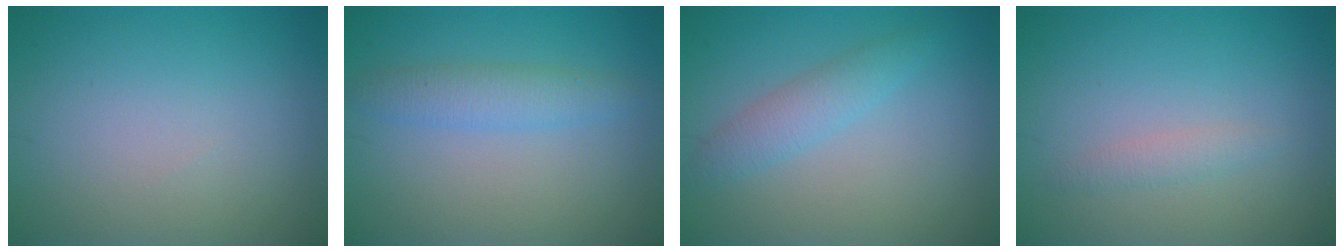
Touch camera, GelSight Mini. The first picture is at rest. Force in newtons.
{"total": 2.5, "press": 2.5, "slide": 0.2}
{"total": 2.4, "press": 2.4, "slide": 0.1}
{"total": 1.2, "press": 1.2, "slide": 0.0}